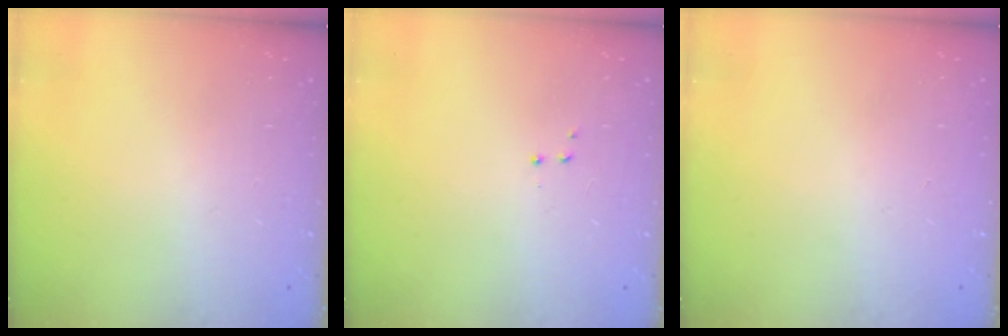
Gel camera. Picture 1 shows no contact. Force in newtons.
{"total": 2.8, "press": 2.7, "slide": 0.5}
{"total": 0.0}